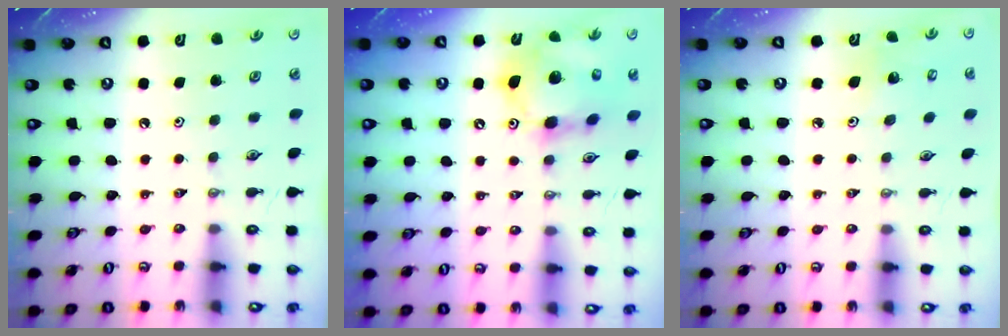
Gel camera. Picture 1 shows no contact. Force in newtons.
{"total": 15.2, "press": 15.1, "slide": 1.7}
{"total": 3.3, "press": 3.1, "slide": 1.1}